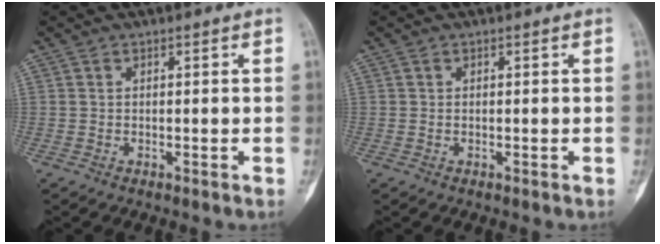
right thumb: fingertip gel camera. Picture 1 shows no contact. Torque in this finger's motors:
{"motor_torque": [-0.57, -0.17, 0.00, -0.12, -0.03]}